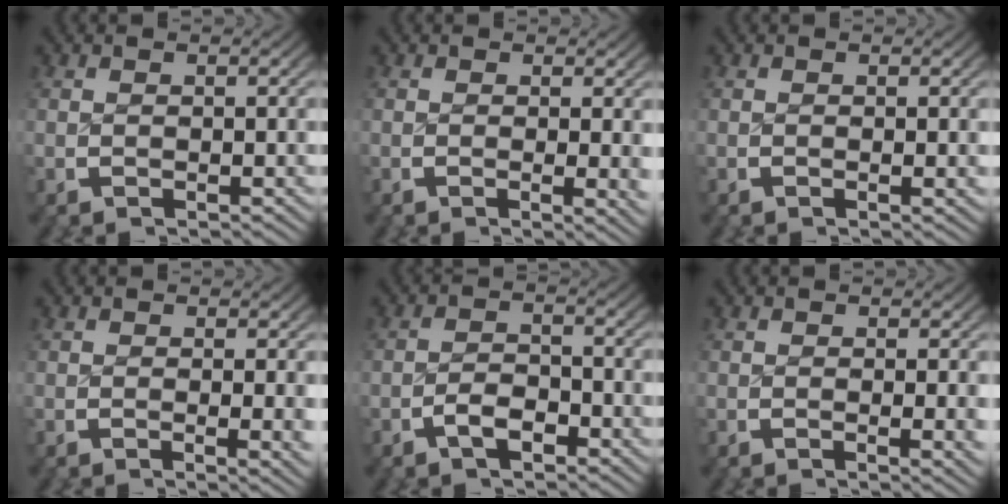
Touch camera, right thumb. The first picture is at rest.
{"total": 2.0, "force": [0.0, 0.5, 2.0], "torque": [-0.023, -0.006, -0.001]}
{"total": 0.7, "force": [0.0, 0.0, 0.7], "torque": [-0.009, 0.000, 0.000]}
{"total": 2.0, "force": [-0.1, 0.4, 1.9], "torque": [-0.023, -0.004, -0.002]}
{"total": 2.6, "force": [-1.5, 1.6, 1.5], "torque": [-0.027, -0.009, -0.027]}
{"total": 1.6, "force": [0.0, 0.3, 1.5], "torque": [-0.019, -0.004, -0.001]}